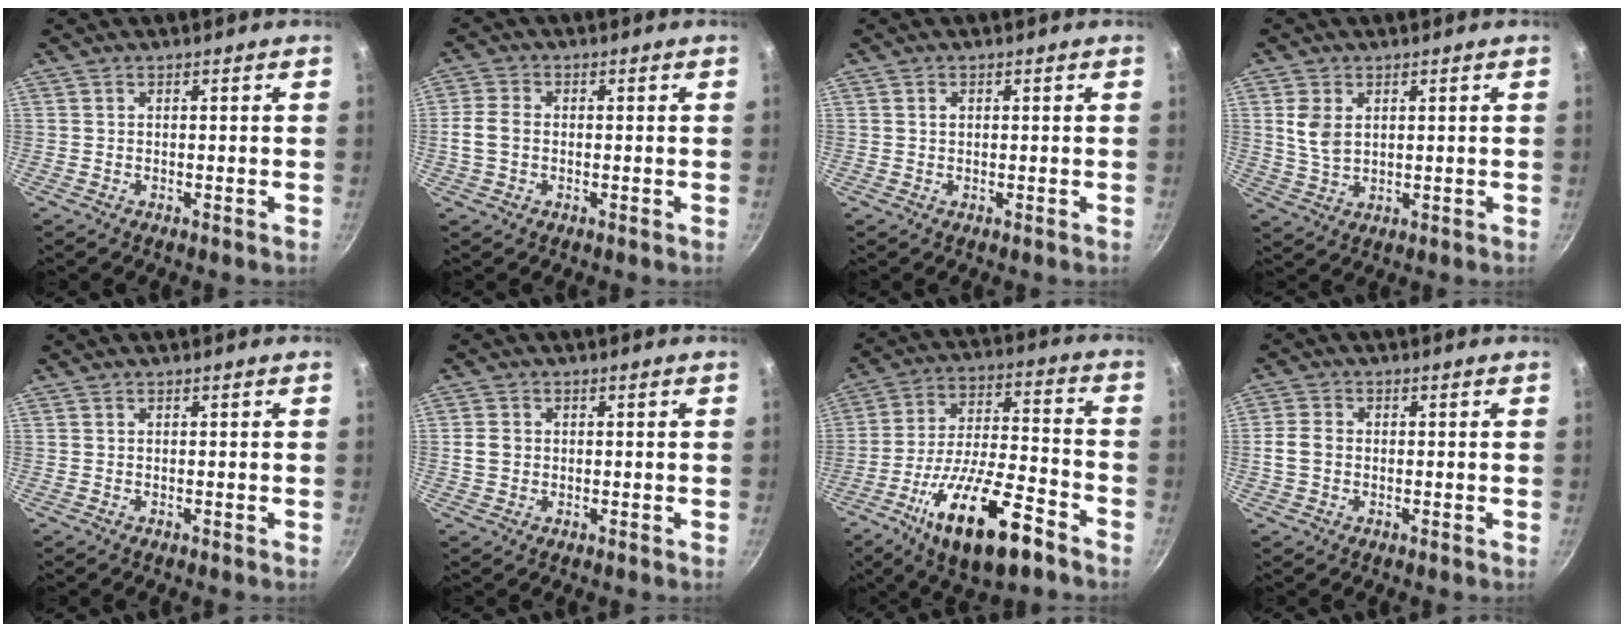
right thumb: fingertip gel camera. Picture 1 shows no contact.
{"total": 4.5, "force": [-0.5, 3.3, 3.0], "torque": [-0.058, 0.011, -0.014]}
{"total": 0.9, "force": [0.3, 0.7, 0.5], "torque": [-0.007, 0.004, 0.004]}
{"total": 5.5, "force": [1.5, 3.7, 3.8], "torque": [-0.071, -0.012, 0.034]}
{"total": 0.0}
{"total": 3.2, "force": [0.0, 2.8, 1.6], "torque": [-0.022, 0.005, -0.001]}
{"total": 20.4, "force": [-11.0, 7.1, 15.7], "torque": [-0.257, 0.044, -0.189]}
{"total": 4.4, "force": [-0.3, 3.4, 2.8], "torque": [-0.049, 0.009, -0.009]}